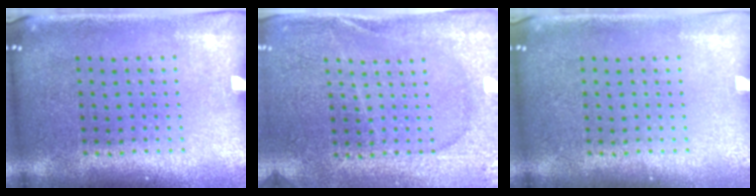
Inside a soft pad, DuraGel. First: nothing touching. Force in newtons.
{"total": 2.7, "press": 2.7, "slide": 0.3}
{"total": 0.0}